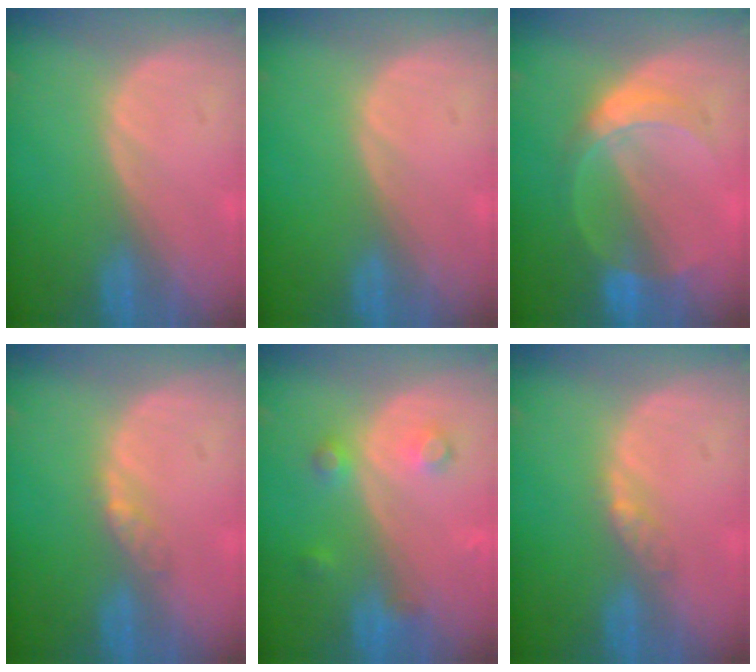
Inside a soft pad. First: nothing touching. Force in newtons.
{"total": 0.0}
{"total": 5.6, "press": 5.6, "slide": 0.1}
{"total": 2.2, "press": 1.9, "slide": 1.2}
{"total": 3.8, "press": 3.5, "slide": 1.4}
{"total": 2.2, "press": 1.9, "slide": 1.2}